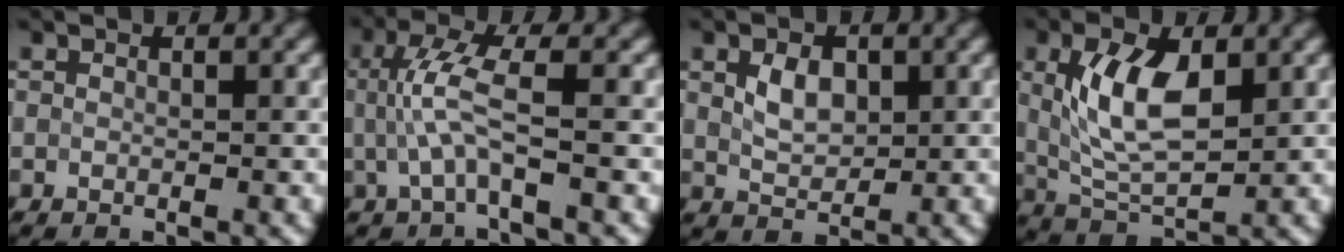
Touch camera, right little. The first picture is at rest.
{"total": 3.9, "force": [0.1, 0.6, 3.9], "torque": [-0.090, 0.005, 0.003]}
{"total": 2.8, "force": [0.8, 1.7, 2.0], "torque": [-0.043, 0.003, 0.016]}
{"total": 6.5, "force": [1.6, 3.0, 5.6], "torque": [-0.117, 0.004, 0.034]}